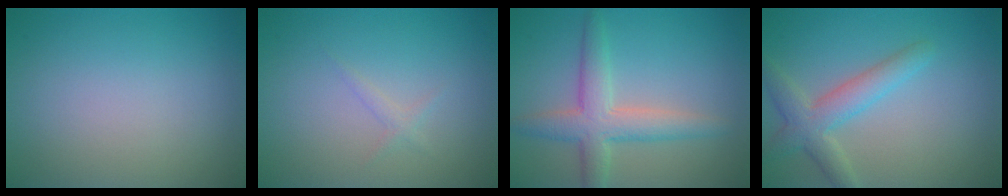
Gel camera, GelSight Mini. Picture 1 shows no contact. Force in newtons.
{"total": 0.8, "press": 0.8, "slide": 0.0}
{"total": 4.4, "press": 4.4, "slide": 0.2}
{"total": 3.7, "press": 3.7, "slide": 0.3}